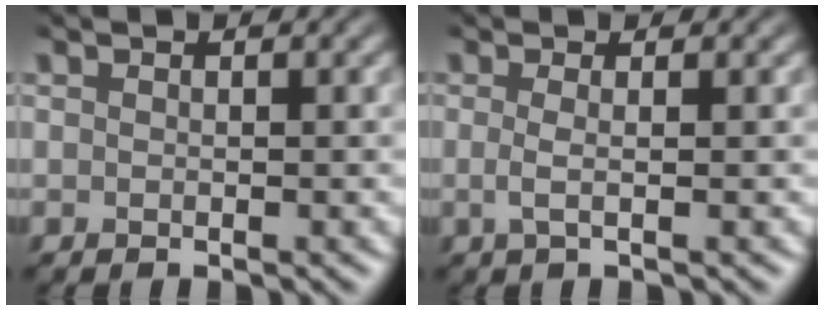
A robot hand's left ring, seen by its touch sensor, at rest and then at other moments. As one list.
[{"total": 1.8, "force": [-0.1, 0.6, 1.7], "torque": [-0.029, -0.003, -0.006]}]